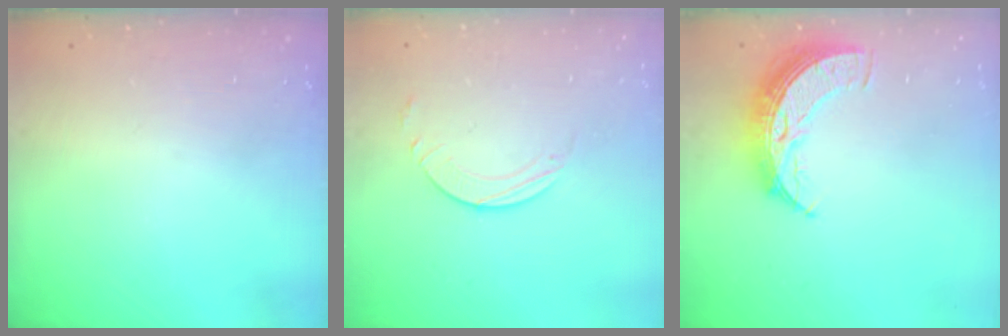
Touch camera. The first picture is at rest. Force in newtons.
{"total": 3.9, "press": 3.8, "slide": 0.5}
{"total": 9.4, "press": 9.4, "slide": 0.7}